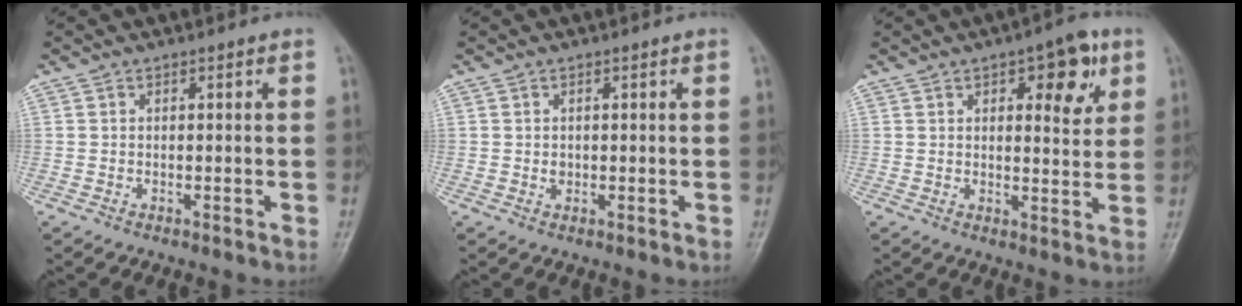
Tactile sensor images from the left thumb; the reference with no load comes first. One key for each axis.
{"total": 1.1, "fx": 0.0, "fy": 1.0, "fz": 0.5, "tx": -0.005, "ty": 0.001, "tz": 0.003}
{"total": 9.2, "fx": 4.1, "fy": 3.9, "fz": 7.2, "tx": -0.063, "ty": -0.014, "tz": 0.049}